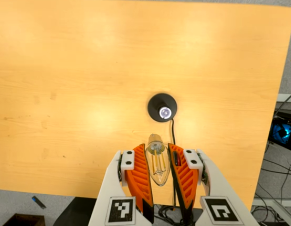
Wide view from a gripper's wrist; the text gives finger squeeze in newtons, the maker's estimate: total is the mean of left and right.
{"total": 12.5, "left": 13.8, "right": 11.1}